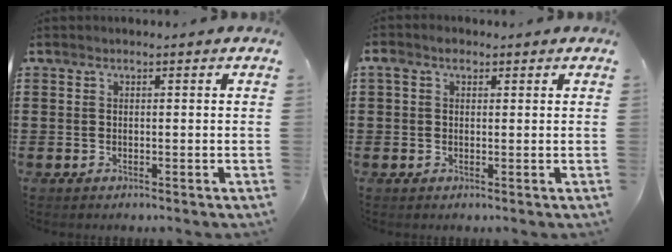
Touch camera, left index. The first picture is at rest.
{"total": 2.2, "force": [0.6, 1.5, 1.5], "torque": [-0.033, 0.010, 0.010]}